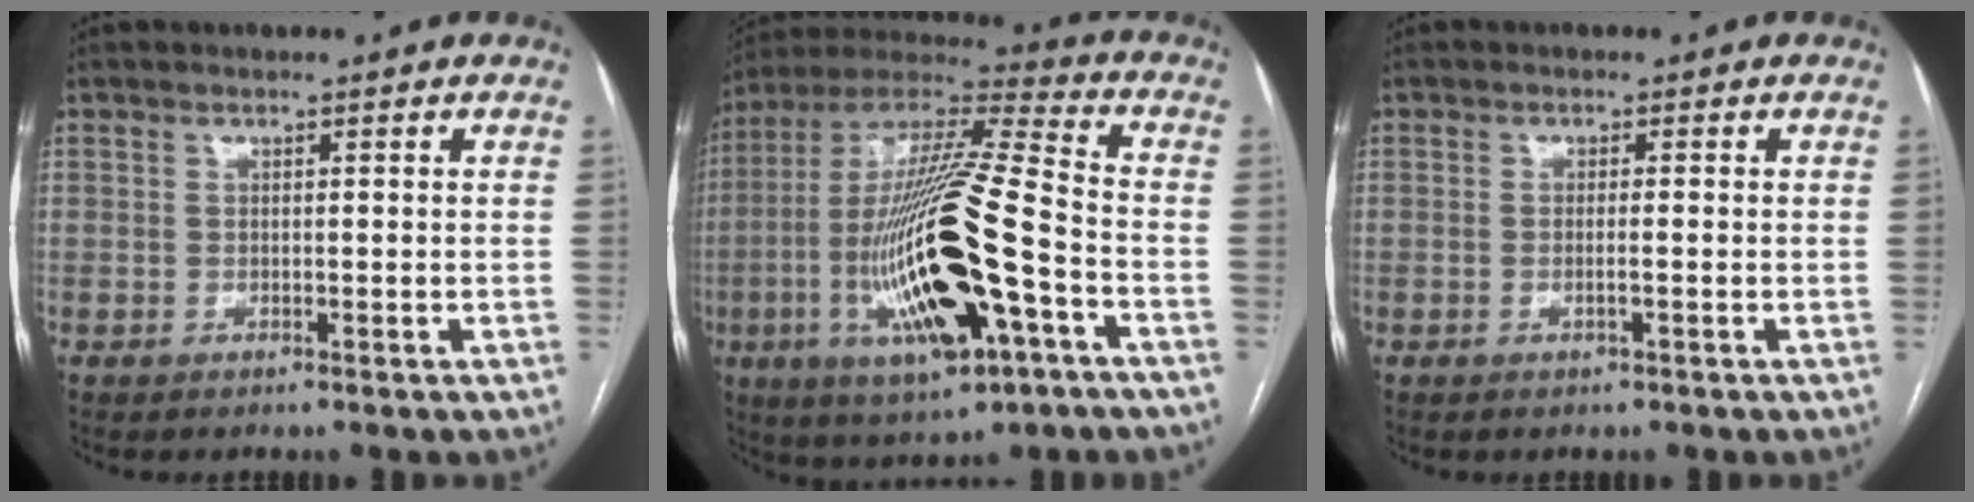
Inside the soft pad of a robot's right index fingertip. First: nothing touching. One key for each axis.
{"total": 24.2, "fx": -6.6, "fy": 4.0, "fz": 23.0, "tx": -0.476, "ty": -0.028, "tz": -0.114}
{"total": 1.2, "fx": -0.3, "fy": 0.0, "fz": 1.2, "tx": -0.025, "ty": -0.002, "tz": -0.006}